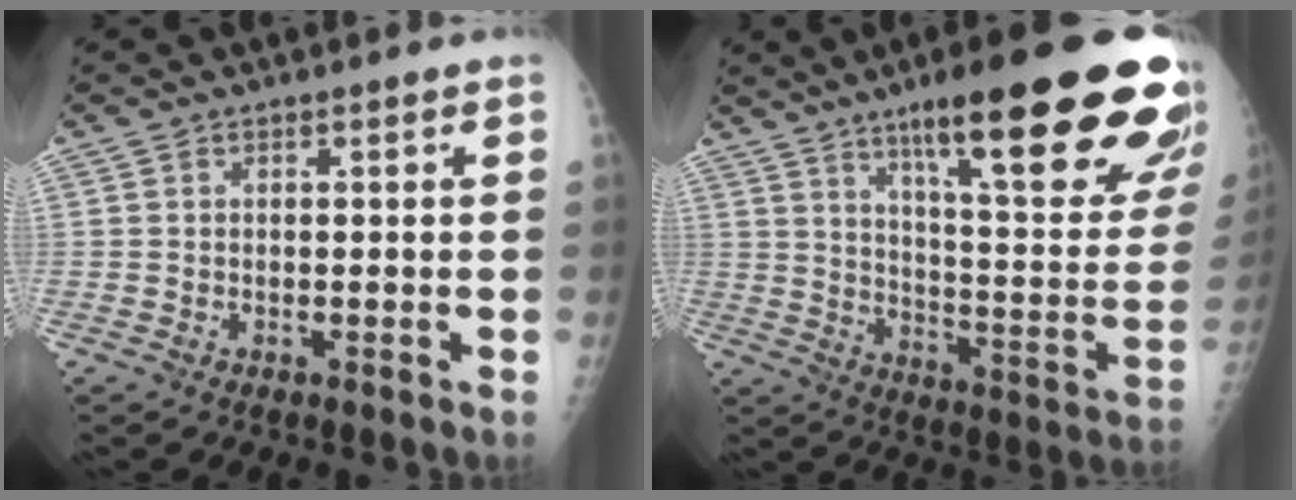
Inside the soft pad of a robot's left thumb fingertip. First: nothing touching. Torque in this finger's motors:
{"motor_torque": [3.27, 1.73, 1.72, -1.05, 0.47]}